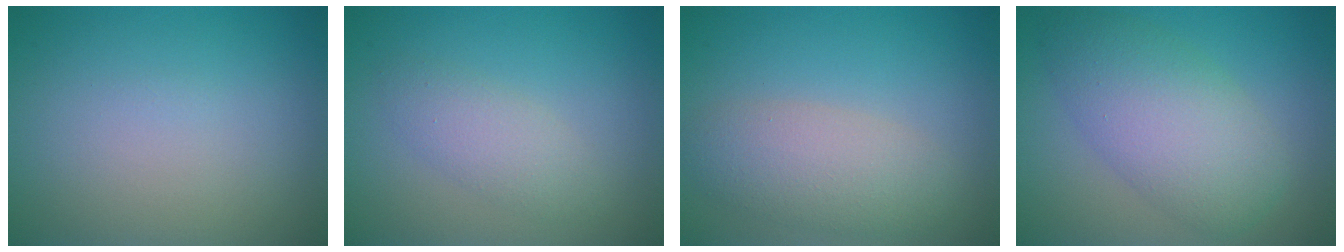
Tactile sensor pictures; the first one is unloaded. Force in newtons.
{"total": 2.4, "press": 2.4, "slide": 0.1}
{"total": 4.2, "press": 4.2, "slide": 0.3}
{"total": 6.5, "press": 6.5, "slide": 0.1}